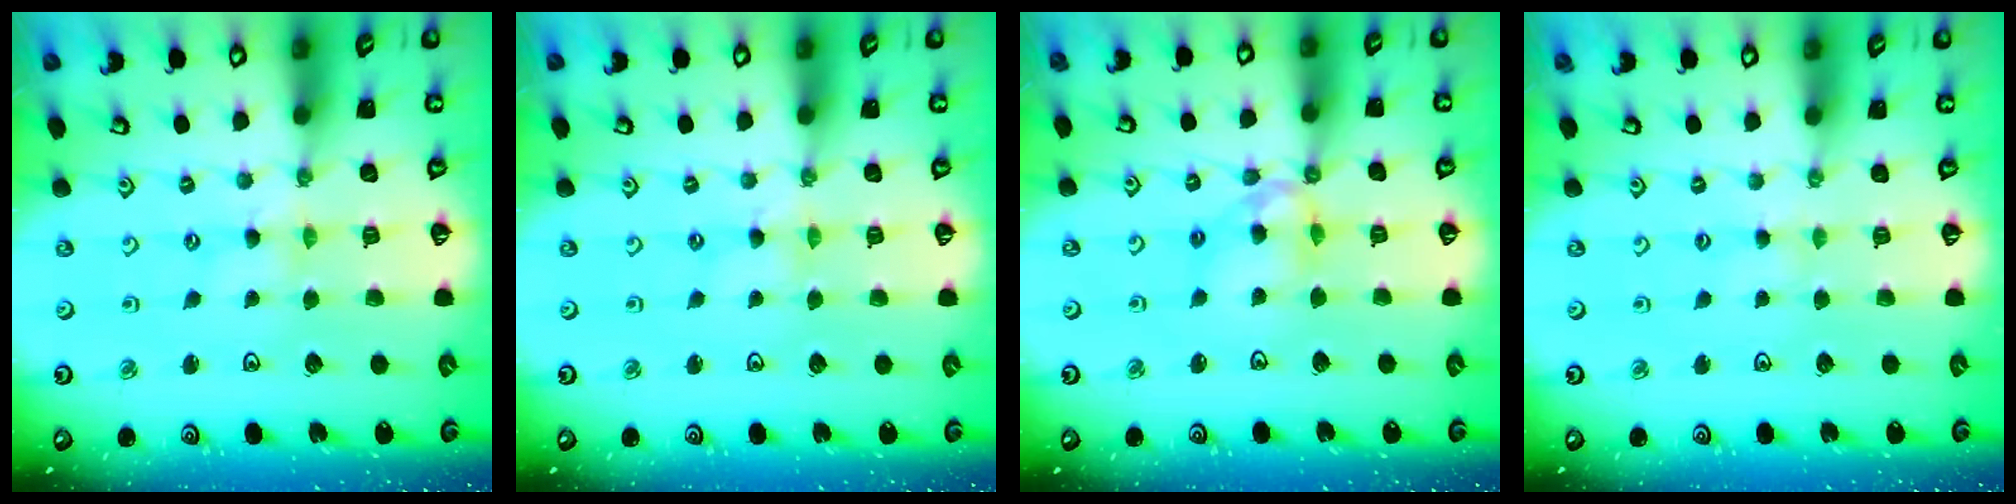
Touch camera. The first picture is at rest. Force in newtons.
{"total": 0.5, "press": 0.5, "slide": 0.2}
{"total": 9.9, "press": 9.8, "slide": 0.7}
{"total": 1.5, "press": 1.5, "slide": 0.3}